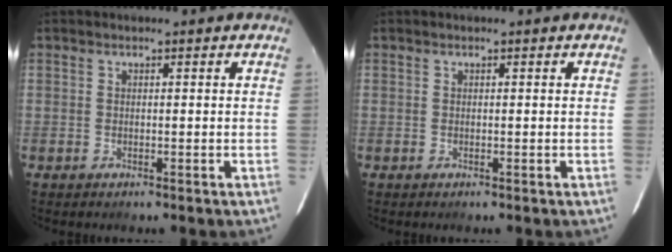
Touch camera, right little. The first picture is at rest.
{"total": 0.0}